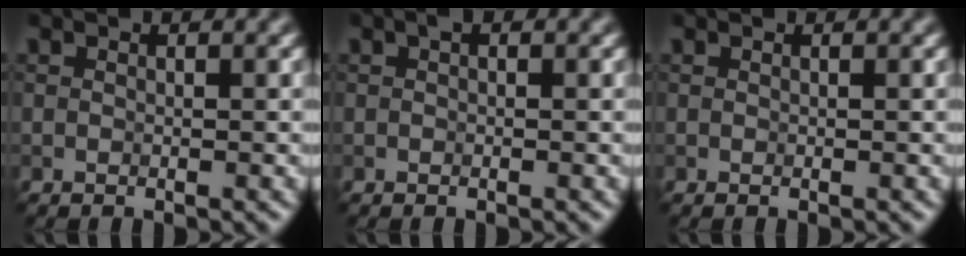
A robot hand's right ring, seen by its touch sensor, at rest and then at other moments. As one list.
[{"total": 0.5, "force": [0.1, 0.3, 0.4], "torque": [-0.006, 0.001, 0.001]}, {"total": 0.0}]